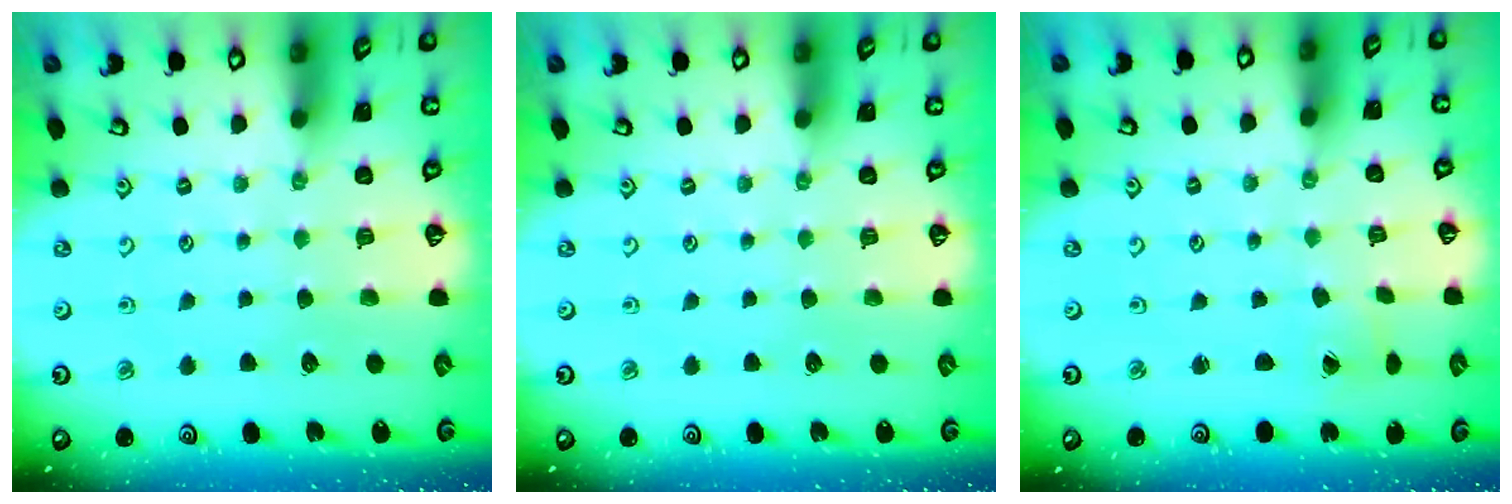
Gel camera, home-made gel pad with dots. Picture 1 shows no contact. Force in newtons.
{"total": 0.0}
{"total": 0.0}